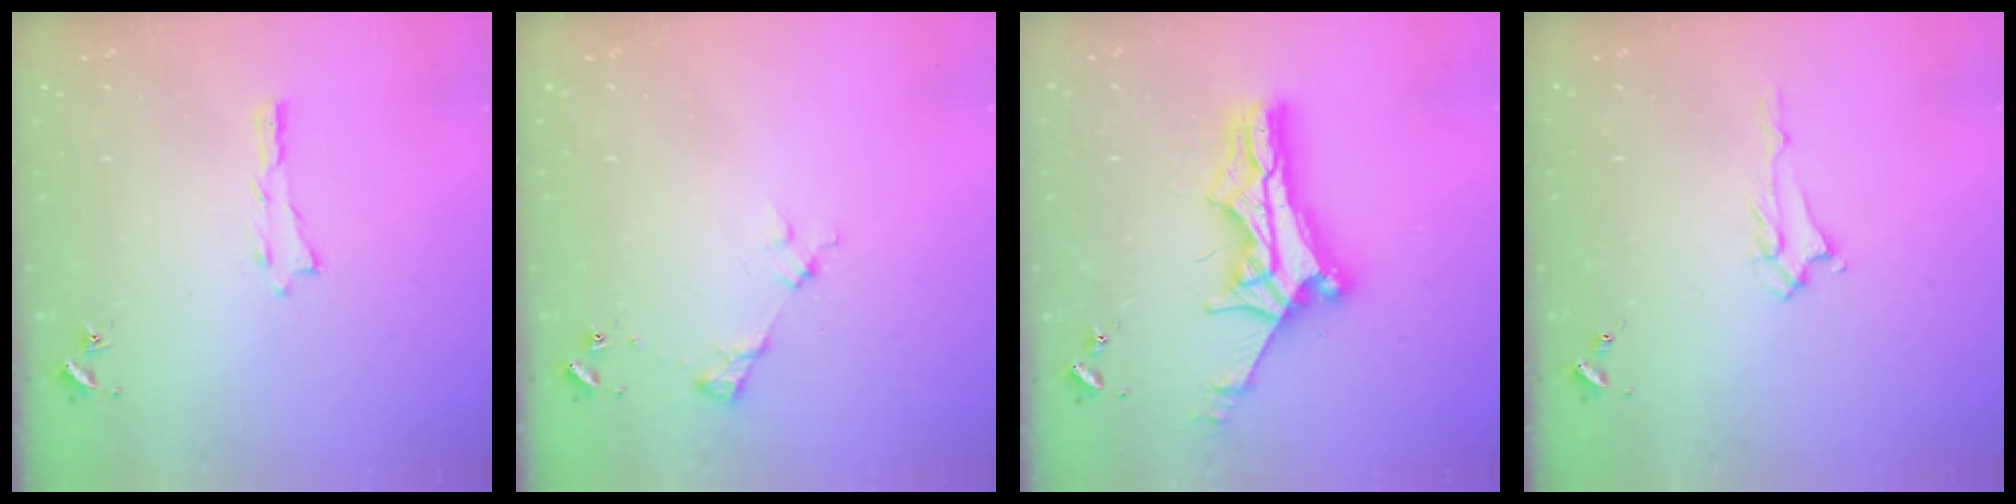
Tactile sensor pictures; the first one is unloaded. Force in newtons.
{"total": 2.9, "press": 2.9, "slide": 0.4}
{"total": 10.9, "press": 10.8, "slide": 0.9}
{"total": 1.4, "press": 1.4, "slide": 0.3}